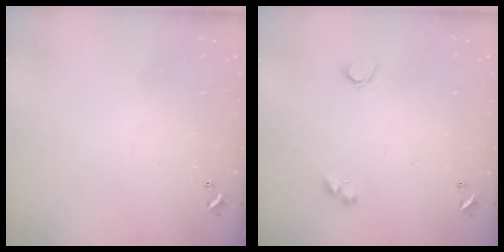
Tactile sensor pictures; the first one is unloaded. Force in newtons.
{"total": 3.1, "press": 2.9, "slide": 1.0}